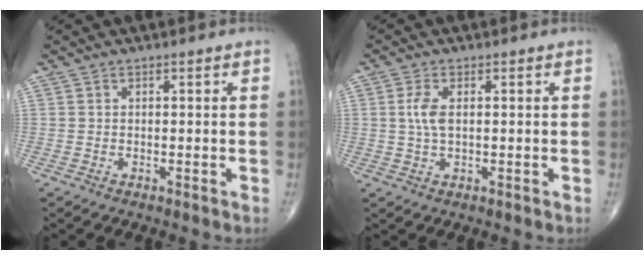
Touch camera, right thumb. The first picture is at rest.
{"total": 3.9, "force": [0.6, 1.7, 3.5], "torque": [-0.082, 0.001, 0.013]}